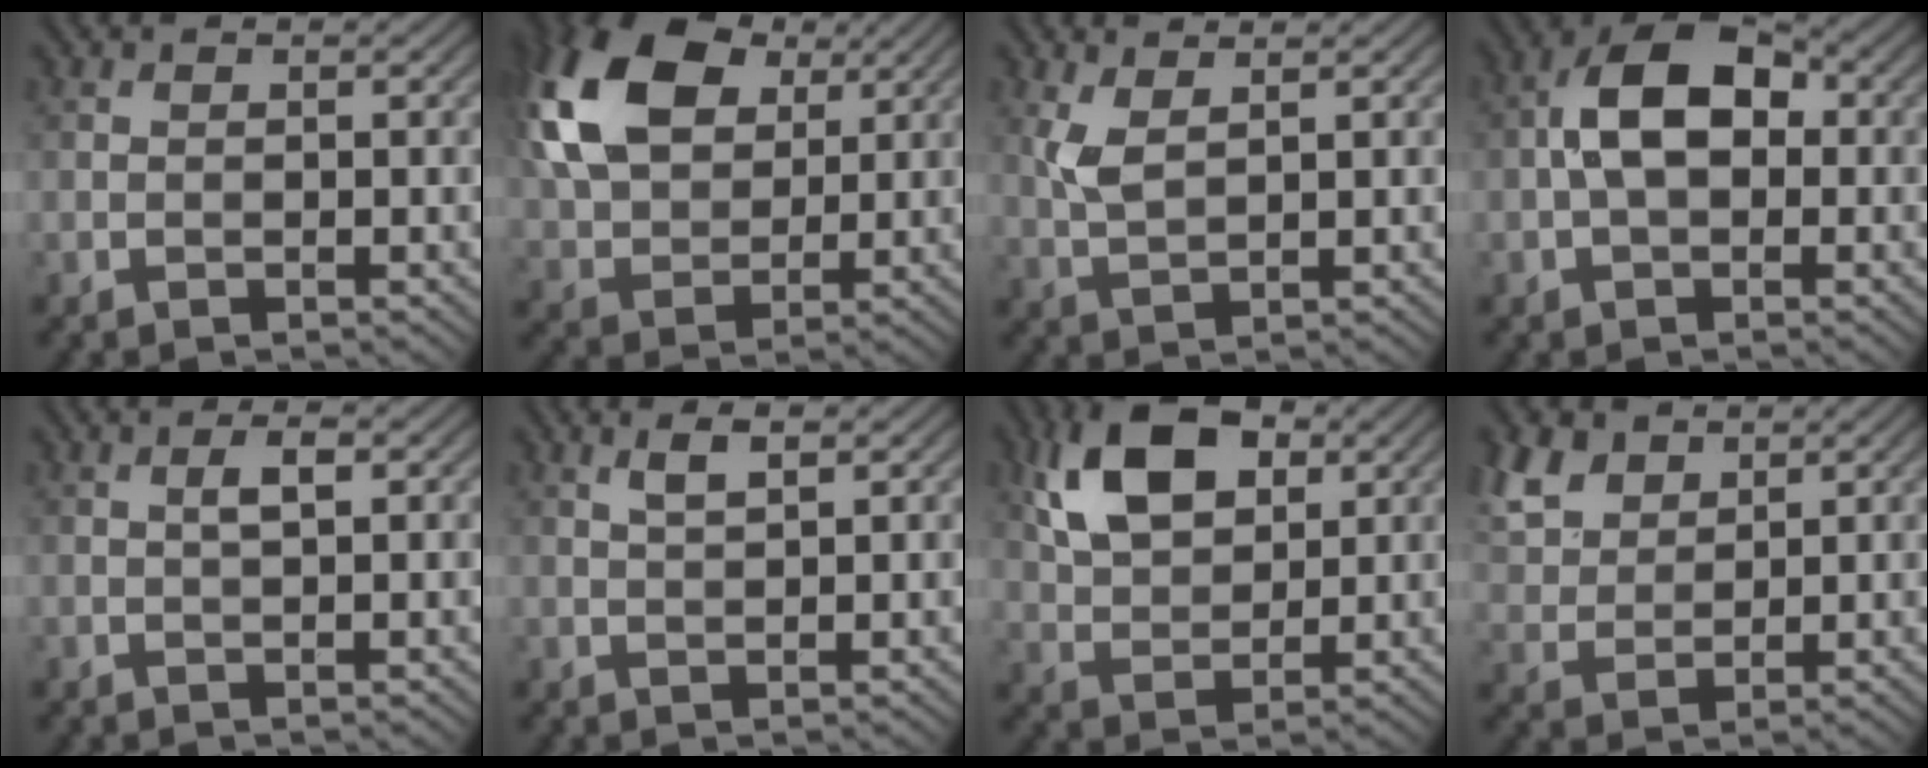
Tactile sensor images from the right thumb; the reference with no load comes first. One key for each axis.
{"total": 15.9, "fx": 5.9, "fy": 10.2, "fz": 10.6, "tx": -0.260, "ty": 0.031, "tz": 0.114}
{"total": 3.2, "fx": 1.6, "fy": 1.1, "fz": 2.5, "tx": -0.071, "ty": -0.001, "tz": 0.037}
{"total": 7.7, "fx": 0.1, "fy": 4.7, "fz": 6.1, "tx": -0.115, "ty": 0.015, "tz": -0.010}
{"total": 1.8, "fx": 0.5, "fy": 0.4, "fz": 1.7, "tx": -0.031, "ty": 0.004, "tz": 0.009}
{"total": 2.3, "fx": 1.3, "fy": 0.5, "fz": 1.8, "tx": -0.042, "ty": 0.002, "tz": 0.025}
{"total": 11.1, "fx": 4.5, "fy": 6.6, "fz": 7.7, "tx": -0.168, "ty": 0.018, "tz": 0.081}
{"total": 7.3, "fx": 4.5, "fy": 4.3, "fz": 3.8, "tx": -0.118, "ty": 0.009, "tz": 0.095}